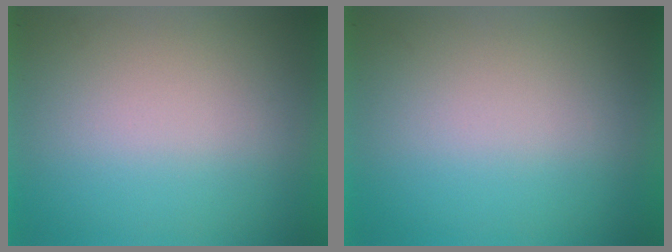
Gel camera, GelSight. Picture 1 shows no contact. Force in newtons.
{"total": 0.0}